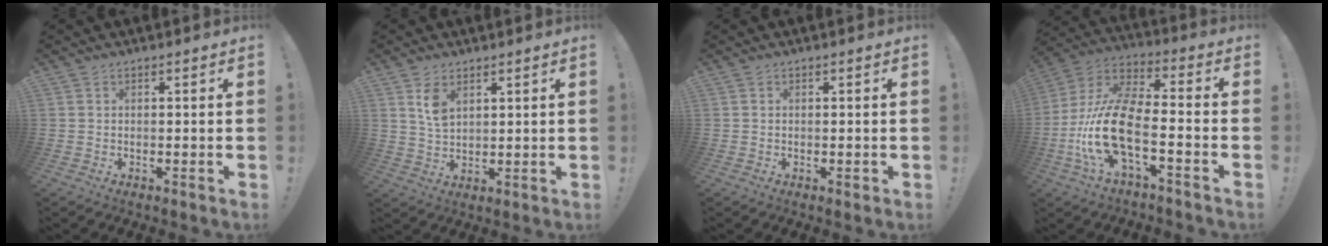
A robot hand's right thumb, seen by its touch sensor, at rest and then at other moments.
{"total": 5.6, "force": [2.9, 3.3, 3.5], "torque": [-0.052, -0.015, 0.052]}
{"total": 0.7, "force": [0.1, 0.6, 0.3], "torque": [0.003, -0.001, 0.000]}
{"total": 17.5, "force": [-5.7, 7.2, 14.9], "torque": [-0.321, 0.016, -0.099]}